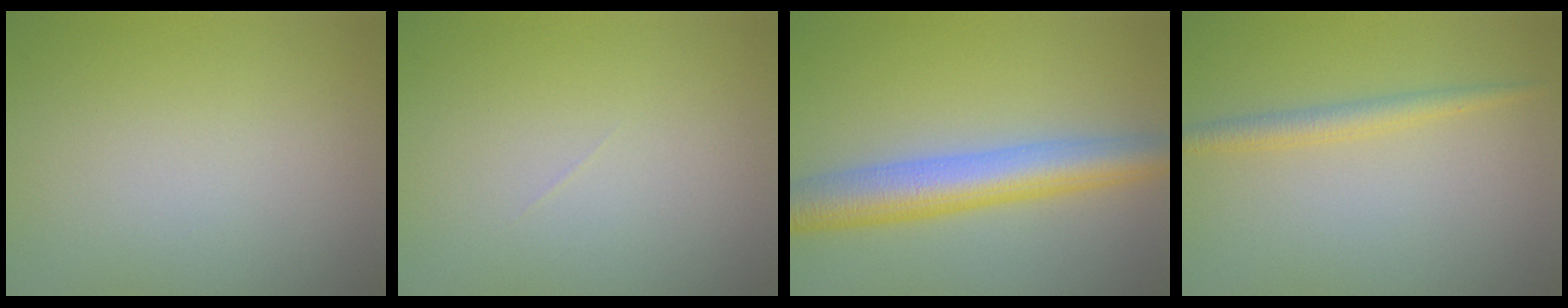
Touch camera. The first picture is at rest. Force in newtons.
{"total": 0.0}
{"total": 6.3, "press": 6.3, "slide": 0.1}
{"total": 1.9, "press": 1.9, "slide": 0.1}